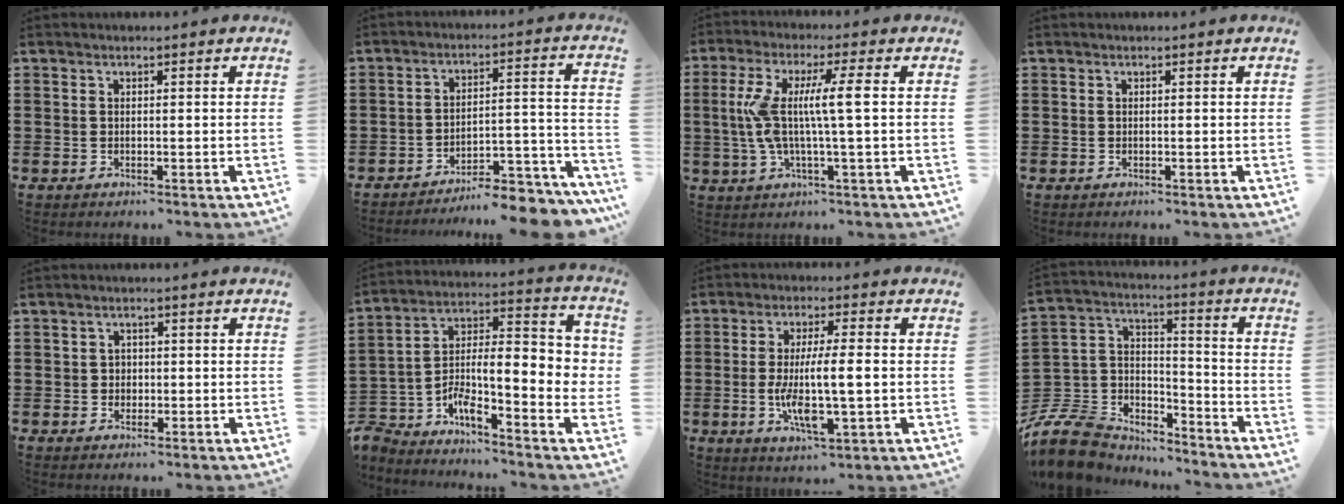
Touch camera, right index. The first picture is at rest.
{"total": 7.0, "force": [-6.7, 0.7, 1.7], "torque": [-0.019, 0.015, -0.130]}
{"total": 9.0, "force": [0.4, 0.6, 9.0], "torque": [-0.188, -0.007, -0.006]}
{"total": 0.0}
{"total": 1.5, "force": [-0.1, 1.5, 0.4], "torque": [-0.013, 0.005, -0.004]}
{"total": 6.4, "force": [-3.1, 1.1, 5.5], "torque": [-0.125, -0.040, -0.072]}
{"total": 9.4, "force": [-0.8, 2.3, 9.1], "torque": [-0.175, -0.010, -0.015]}
{"total": 10.1, "force": [-8.6, 4.7, 2.5], "torque": [-0.088, 0.015, -0.173]}